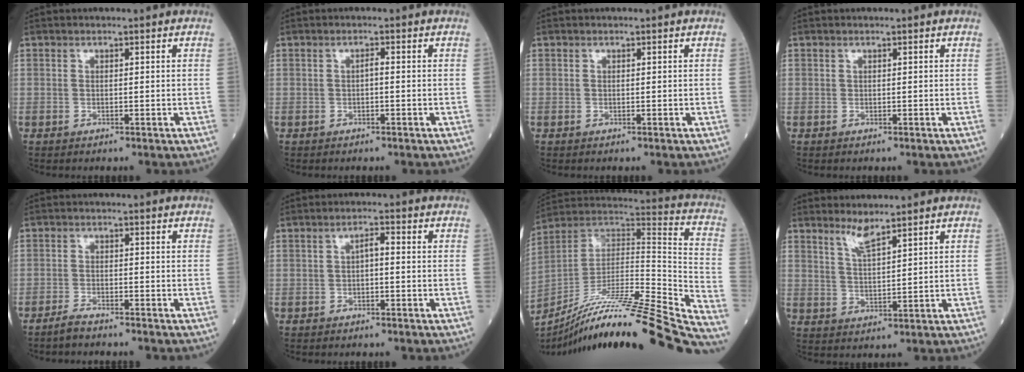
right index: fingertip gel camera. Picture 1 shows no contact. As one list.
[{"total": 0.7, "force": [-0.1, 0.1, 0.7], "torque": [-0.011, 0.003, -0.003]}, {"total": 0.0}, {"total": 0.0}, {"total": 2.6, "force": [-2.5, 0.0, 0.9], "torque": [-0.024, -0.005, -0.047]}, {"total": 1.7, "force": [-0.2, 0.5, 1.6], "torque": [-0.025, 0.006, -0.004]}, {"total": 33.9, "force": [-29.0, -0.9, 17.5], "torque": [-0.203, -0.040, -0.440]}, {"total": 3.4, "force": [2.8, -0.3, 1.8], "torque": [-0.038, -0.012, 0.057]}]